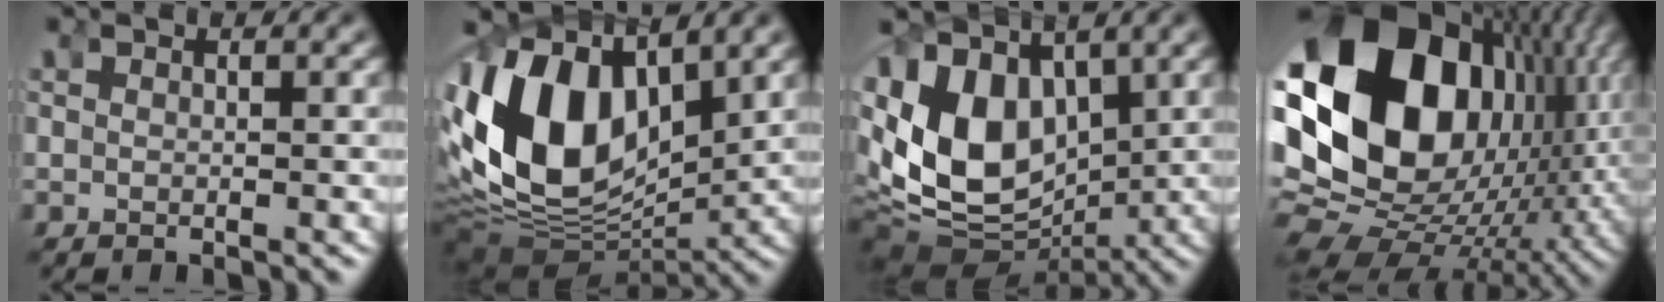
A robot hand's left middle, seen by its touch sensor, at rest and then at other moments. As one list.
[{"total": 15.9, "force": [1.0, 11.3, 11.2], "torque": [-0.228, -0.036, 0.032]}, {"total": 13.7, "force": [-0.3, 10.7, 8.6], "torque": [-0.187, -0.055, 0.015]}, {"total": 30.3, "force": [0.6, 21.0, 21.8], "torque": [-0.382, -0.038, 0.016]}]